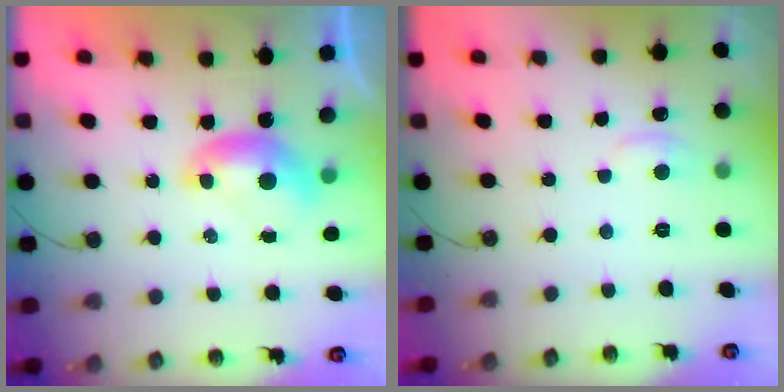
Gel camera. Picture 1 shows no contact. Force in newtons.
{"total": 1.4, "press": 1.1, "slide": 0.8}